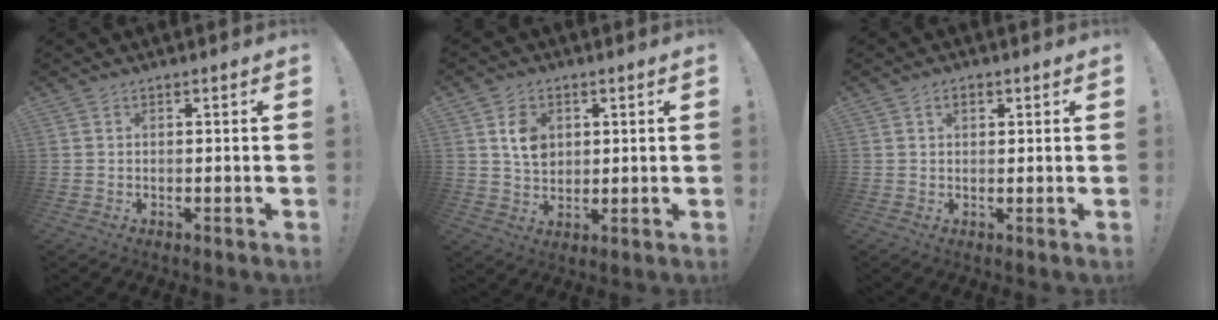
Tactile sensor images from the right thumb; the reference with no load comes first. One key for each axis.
{"total": 7.6, "fx": 2.4, "fy": 6.0, "fz": 3.9, "tx": -0.049, "ty": 0.000, "tz": 0.044}
{"total": 2.0, "fx": 0.8, "fy": 1.3, "fz": 1.2, "tx": -0.016, "ty": 0.000, "tz": 0.013}